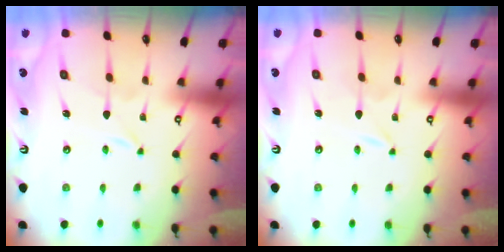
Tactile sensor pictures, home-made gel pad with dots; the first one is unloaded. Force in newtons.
{"total": 0.0}